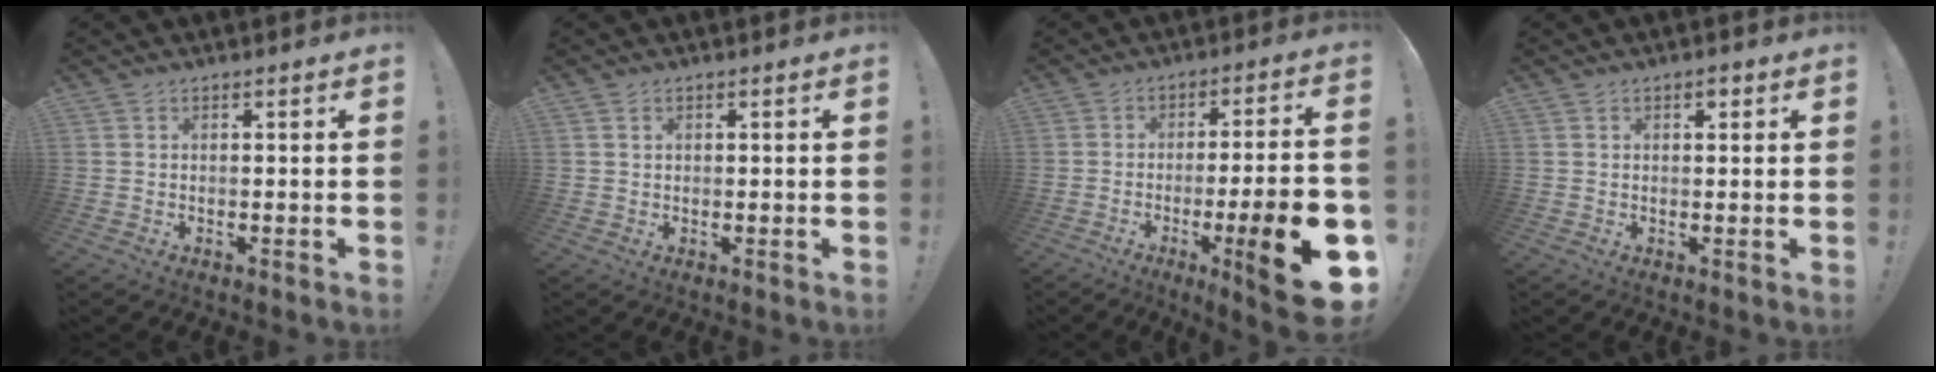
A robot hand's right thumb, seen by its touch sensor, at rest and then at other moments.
{"total": 0.8, "force": [0.4, 0.5, 0.5], "torque": [-0.005, -0.001, 0.007]}
{"total": 18.6, "force": [-6.7, 2.7, 17.1], "torque": [-0.245, 0.022, -0.092]}
{"total": 1.5, "force": [0.9, 0.9, 0.9], "torque": [-0.005, -0.002, 0.012]}